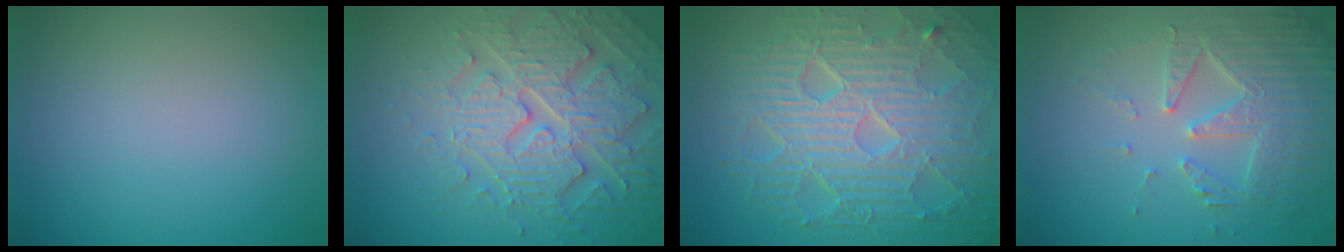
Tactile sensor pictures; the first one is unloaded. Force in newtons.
{"total": 5.5, "press": 5.3, "slide": 1.4}
{"total": 10.9, "press": 6.9, "slide": 8.5}
{"total": 4.8, "press": 4.1, "slide": 2.5}